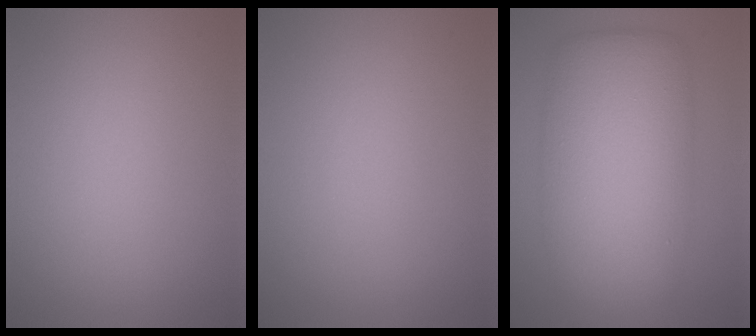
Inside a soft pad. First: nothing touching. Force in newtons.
{"total": 0.0}
{"total": 11.0, "press": 11.0, "slide": 0.2}